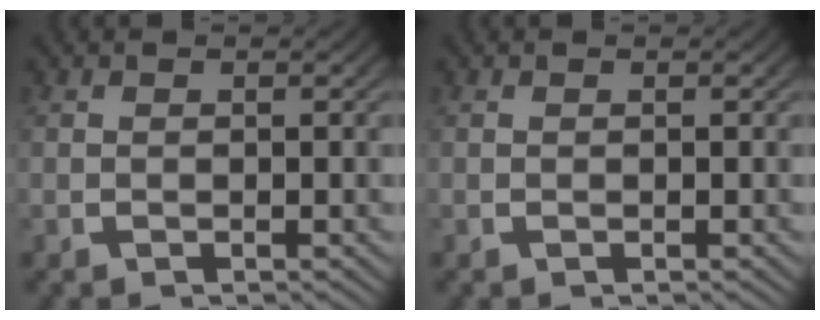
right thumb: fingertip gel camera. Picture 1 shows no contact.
{"total": 0.0}